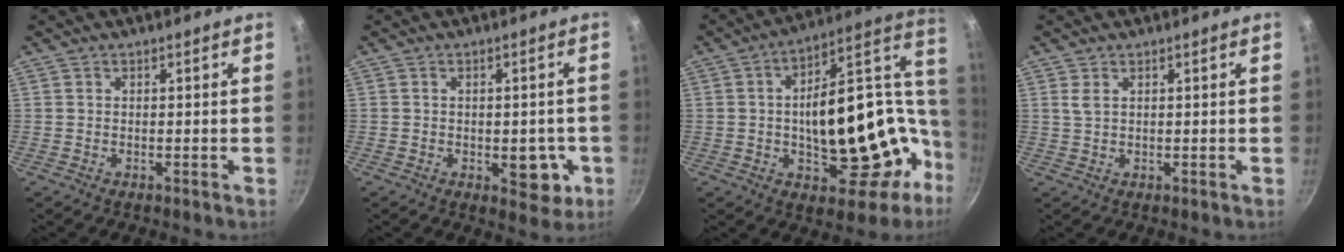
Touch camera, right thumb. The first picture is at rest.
{"total": 6.8, "force": [-1.7, 4.0, 5.2], "torque": [-0.033, 0.002, -0.017]}
{"total": 32.2, "force": [-1.5, 18.4, 26.4], "torque": [-0.308, 0.043, 0.005]}
{"total": 1.5, "force": [0.7, 0.7, 1.2], "torque": [-0.024, -0.003, 0.014]}